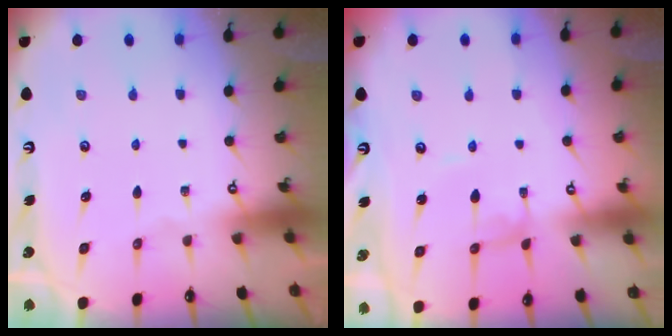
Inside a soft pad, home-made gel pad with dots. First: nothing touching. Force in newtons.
{"total": 2.2, "press": 2.2, "slide": 0.1}